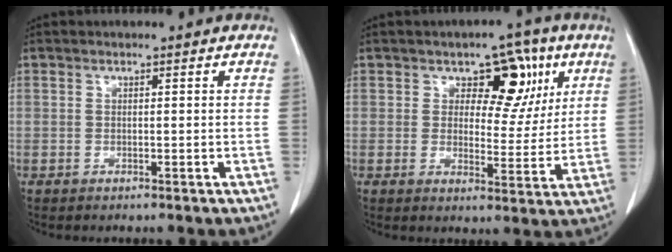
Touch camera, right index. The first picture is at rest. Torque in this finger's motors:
{"motor_torque": [0.06, 0.12, 0.00, 0.00]}